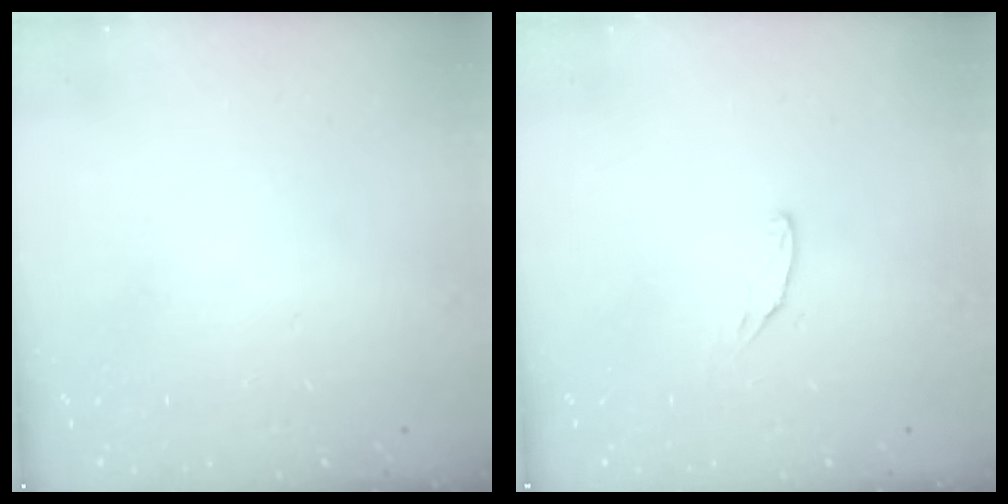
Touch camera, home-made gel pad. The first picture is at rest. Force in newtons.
{"total": 3.7, "press": 3.6, "slide": 0.3}